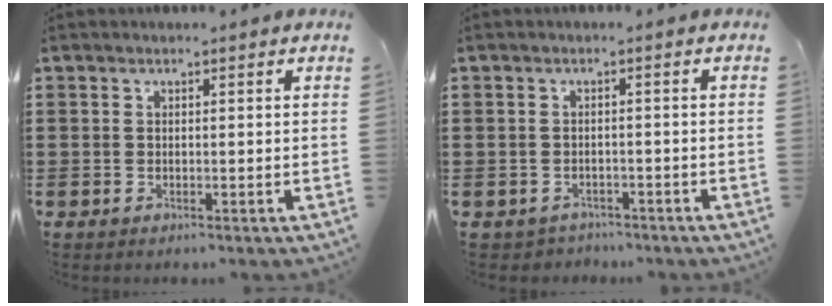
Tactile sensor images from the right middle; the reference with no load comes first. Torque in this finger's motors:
{"motor_torque": [0.25, -0.29, 0.00, 0.00]}